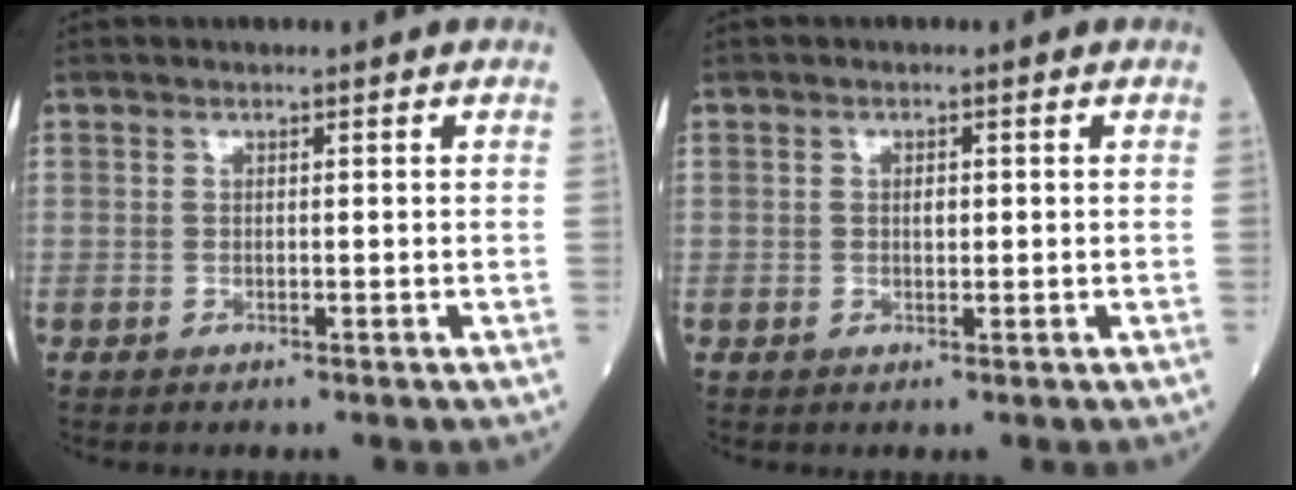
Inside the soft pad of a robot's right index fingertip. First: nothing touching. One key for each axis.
{"total": 1.2, "fx": 0.1, "fy": 0.7, "fz": 1.0, "tx": -0.016, "ty": 0.001, "tz": 0.001}